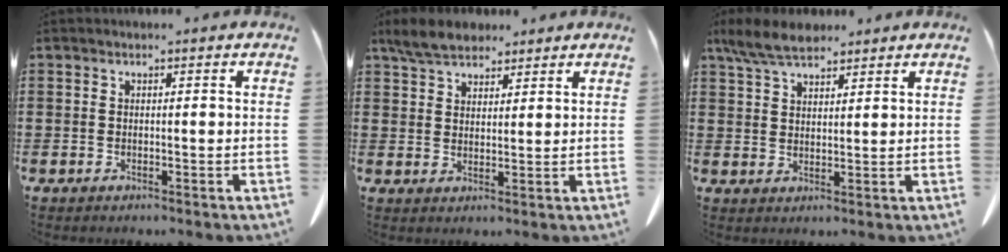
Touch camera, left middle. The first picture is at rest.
{"total": 4.9, "force": [4.1, 2.0, 1.7], "torque": [-0.047, 0.000, 0.078]}
{"total": 5.8, "force": [4.8, 1.7, 2.8], "torque": [-0.069, -0.004, 0.091]}